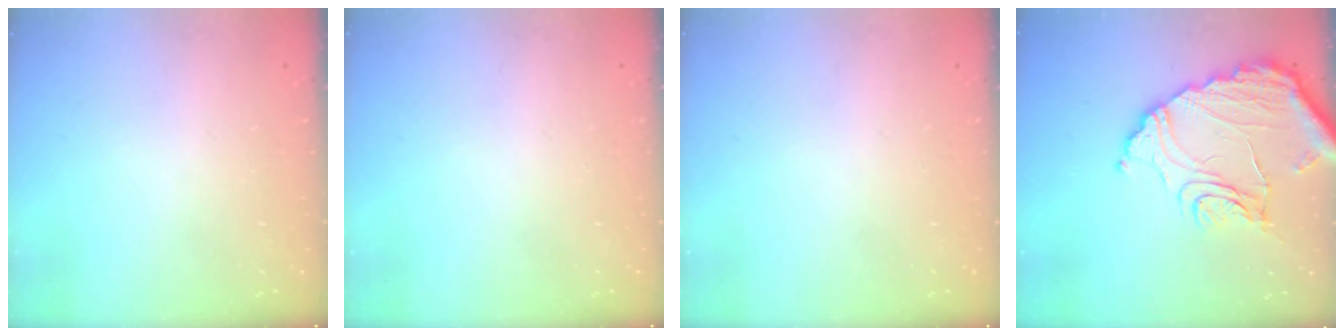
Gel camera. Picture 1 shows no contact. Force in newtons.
{"total": 0.0}
{"total": 0.0}
{"total": 16.7, "press": 16.6, "slide": 1.5}